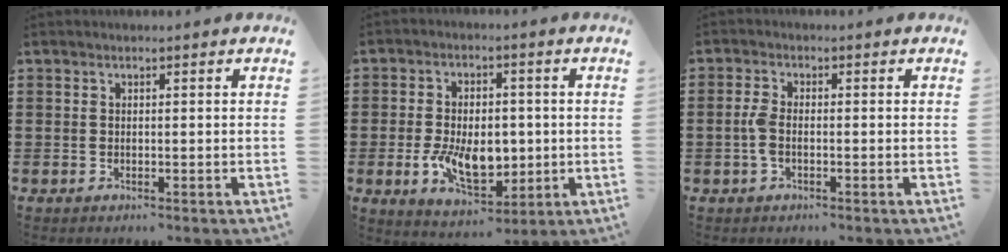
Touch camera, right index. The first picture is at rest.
{"total": 9.1, "force": [-1.5, 5.7, 6.9], "torque": [-0.125, 0.003, -0.027]}
{"total": 3.1, "force": [-0.8, 1.3, 2.8], "torque": [-0.073, -0.005, -0.021]}